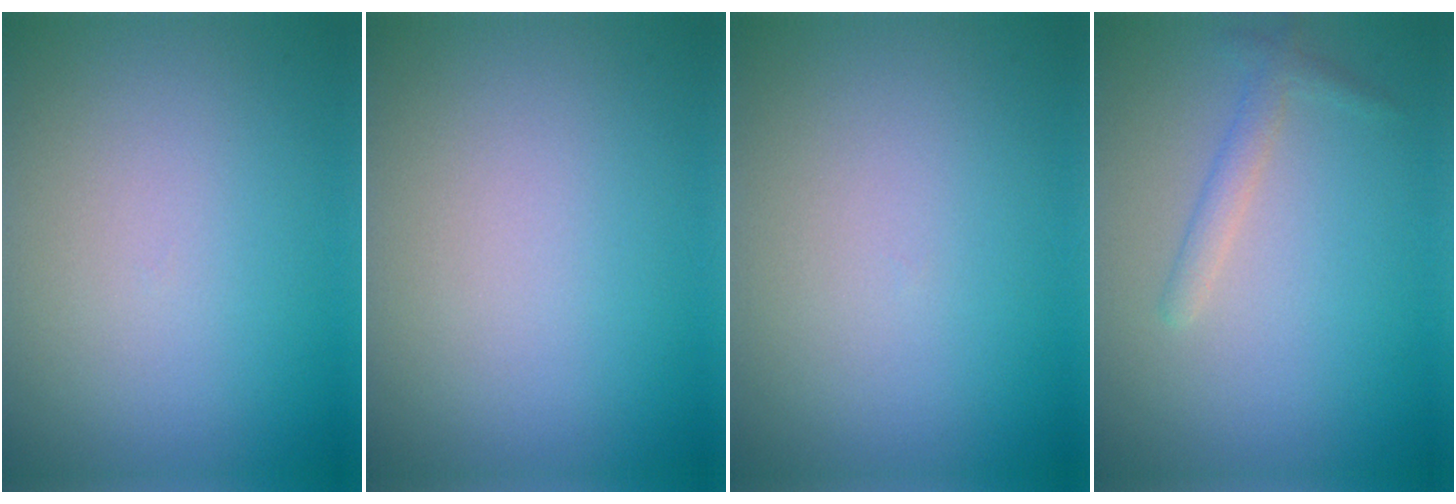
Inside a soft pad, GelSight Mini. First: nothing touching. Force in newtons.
{"total": 0.0}
{"total": 0.0}
{"total": 1.5, "press": 1.5, "slide": 0.1}